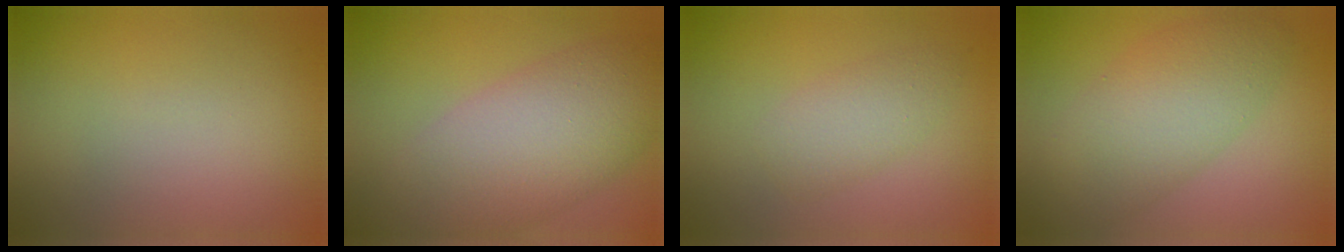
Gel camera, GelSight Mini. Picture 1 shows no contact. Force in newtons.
{"total": 9.1, "press": 9.1, "slide": 0.3}
{"total": 2.7, "press": 2.7, "slide": 0.1}
{"total": 6.8, "press": 6.8, "slide": 0.2}